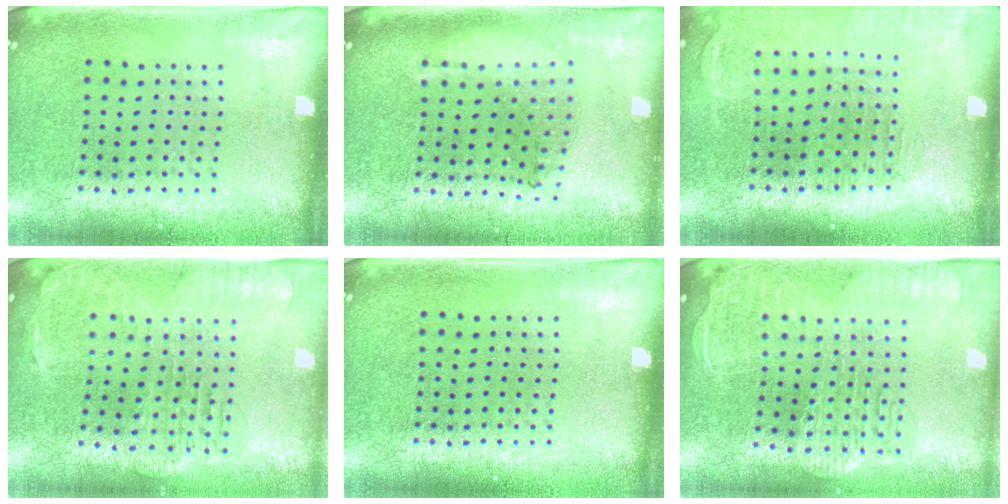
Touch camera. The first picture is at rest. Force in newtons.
{"total": 1.1, "press": 1.0, "slide": 0.2}
{"total": 1.5, "press": 1.4, "slide": 0.3}
{"total": 1.5, "press": 1.5, "slide": 0.4}
{"total": 0.0}
{"total": 2.5, "press": 2.2, "slide": 1.3}